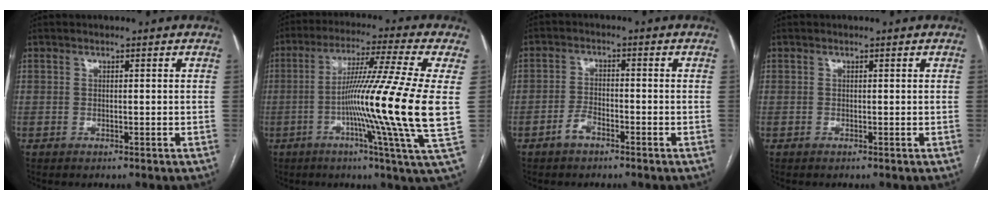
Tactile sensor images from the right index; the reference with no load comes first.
{"total": 18.5, "force": [-1.4, -2.9, 18.2], "torque": [-0.303, -0.020, -0.042]}
{"total": 2.8, "force": [-1.9, 1.2, 1.7], "torque": [-0.032, 0.003, -0.035]}
{"total": 0.0}